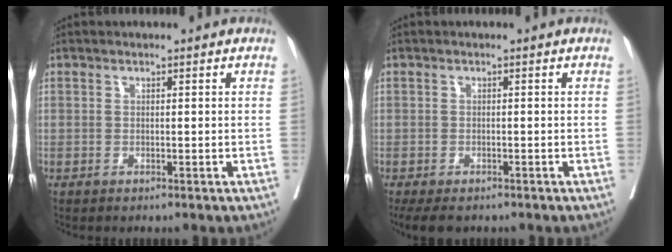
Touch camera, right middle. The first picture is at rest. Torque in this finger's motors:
{"motor_torque": [0.38, -0.43, 0.03, 0.01]}